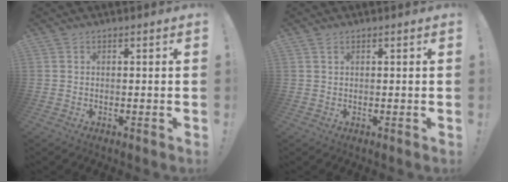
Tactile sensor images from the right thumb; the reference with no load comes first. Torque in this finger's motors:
{"motor_torque": [0.05, 0.02, 0.14, 0.09, 0.03]}